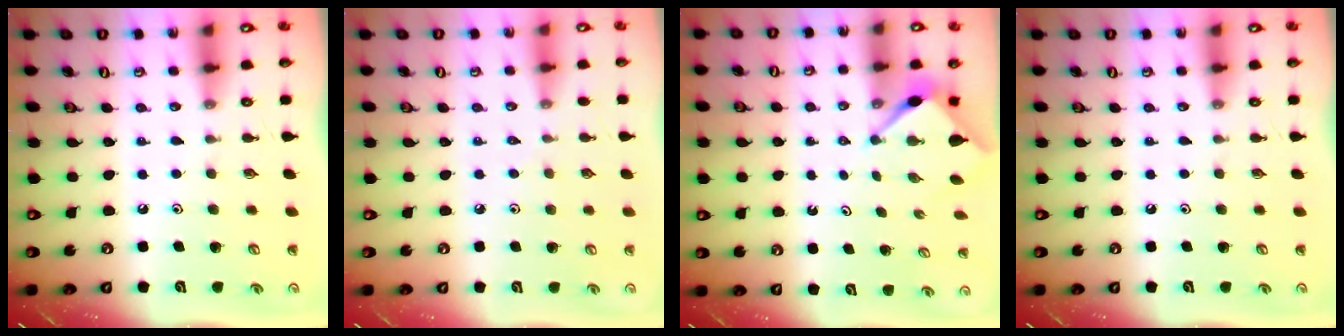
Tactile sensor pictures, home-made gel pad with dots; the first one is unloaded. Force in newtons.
{"total": 1.9, "press": 1.9, "slide": 0.5}
{"total": 2.8, "press": 2.8, "slide": 0.3}
{"total": 0.0}